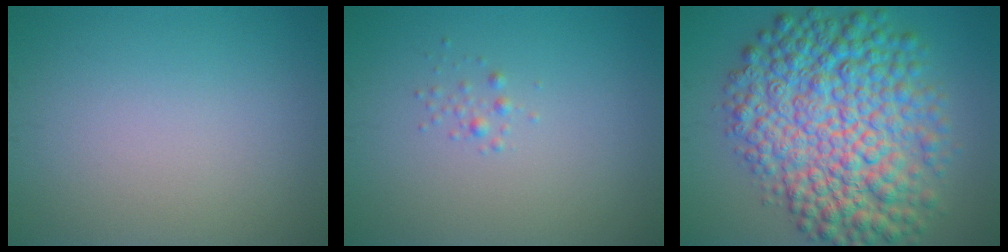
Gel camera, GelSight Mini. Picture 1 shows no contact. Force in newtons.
{"total": 0.7, "press": 0.7, "slide": 0.0}
{"total": 12.1, "press": 12.1, "slide": 0.1}